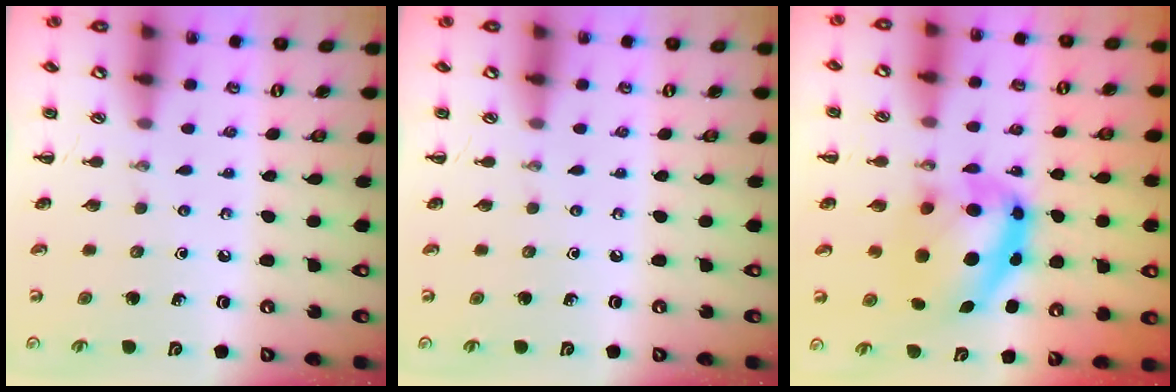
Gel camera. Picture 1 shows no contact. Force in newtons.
{"total": 0.0}
{"total": 11.1, "press": 10.8, "slide": 2.7}